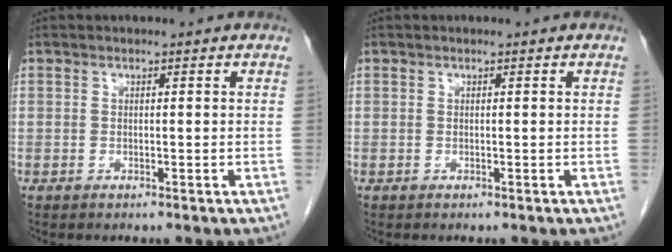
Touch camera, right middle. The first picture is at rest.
{"total": 0.0}